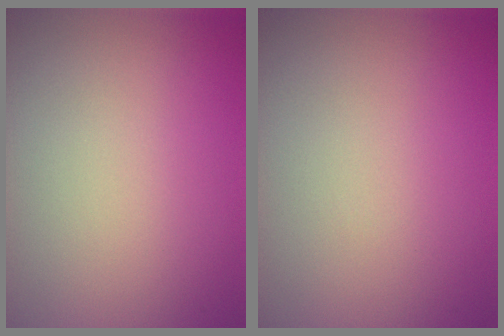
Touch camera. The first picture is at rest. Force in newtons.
{"total": 0.0}